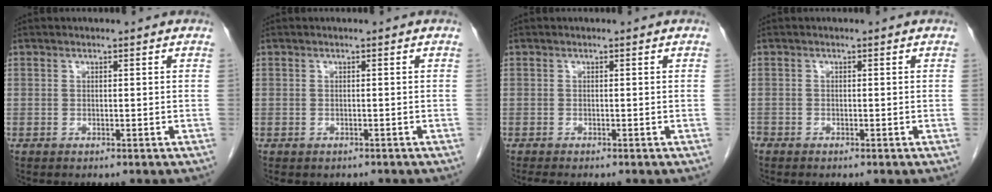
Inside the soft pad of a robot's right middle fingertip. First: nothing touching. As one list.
[{"total": 1.5, "force": [-1.2, 0.8, 0.2], "torque": [-0.011, 0.000, -0.014]}, {"total": 2.1, "force": [-1.8, 0.3, 1.0], "torque": [-0.018, -0.006, -0.024]}, {"total": 1.0, "force": [-0.9, 0.5, 0.2], "torque": [-0.009, 0.000, -0.017]}]